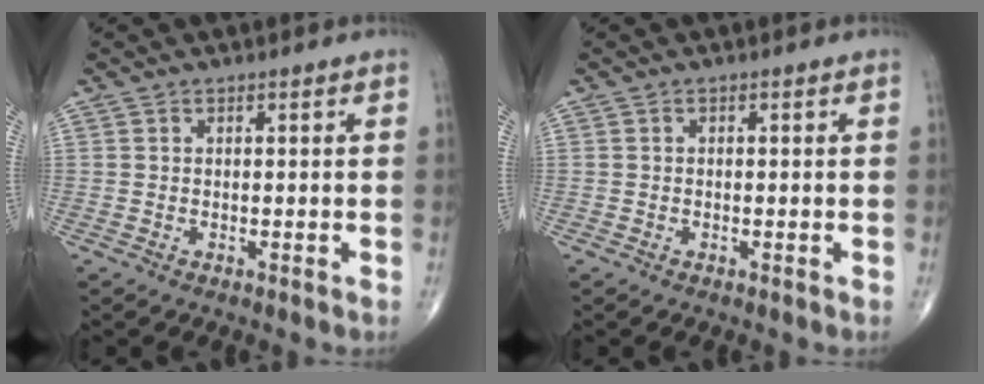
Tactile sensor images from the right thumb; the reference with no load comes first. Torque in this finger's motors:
{"motor_torque": [-0.24, -0.04, 0.01, 0.17, -0.03]}